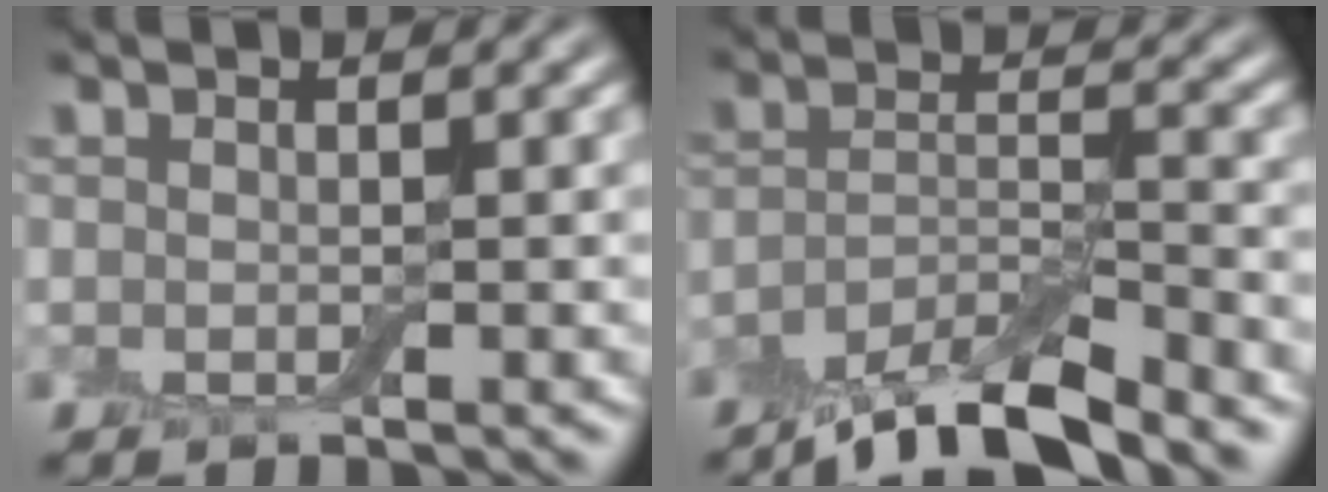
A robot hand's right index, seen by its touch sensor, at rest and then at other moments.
{"total": 6.7, "force": [-5.4, 1.5, 3.7], "torque": [-0.065, -0.007, -0.098]}